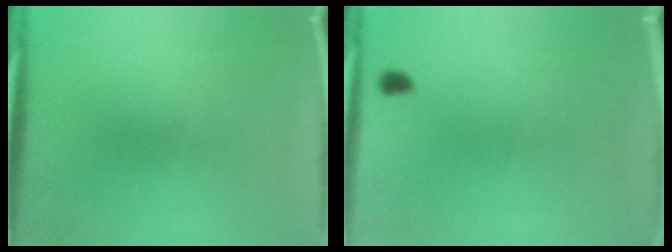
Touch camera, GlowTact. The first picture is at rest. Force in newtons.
{"total": 0.7}